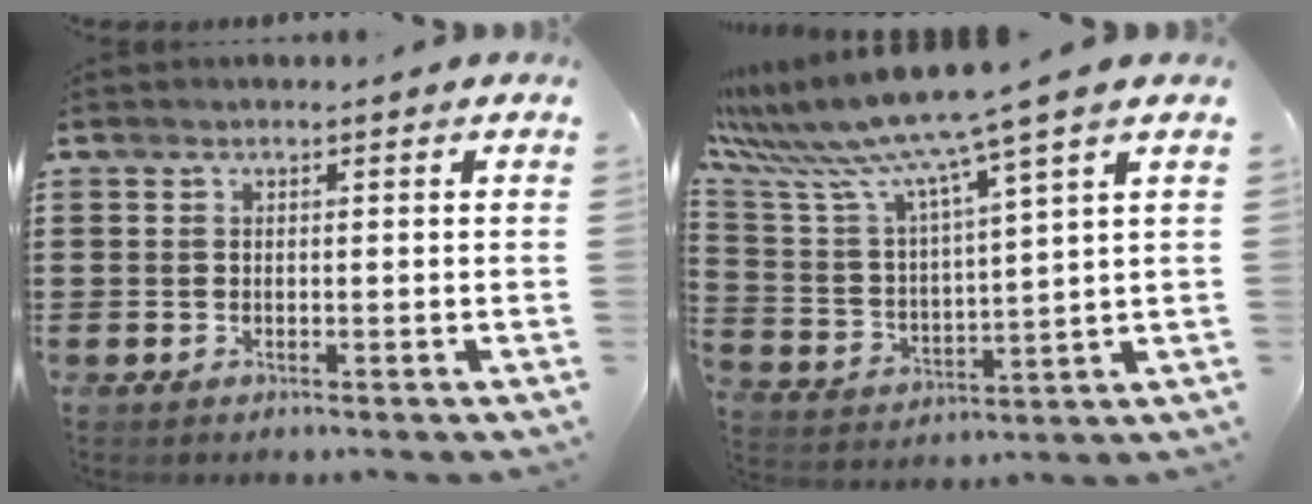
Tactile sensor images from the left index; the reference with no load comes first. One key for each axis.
{"total": 9.5, "fx": 7.7, "fy": -0.9, "fz": 5.4, "tx": -0.139, "ty": -0.056, "tz": 0.121}